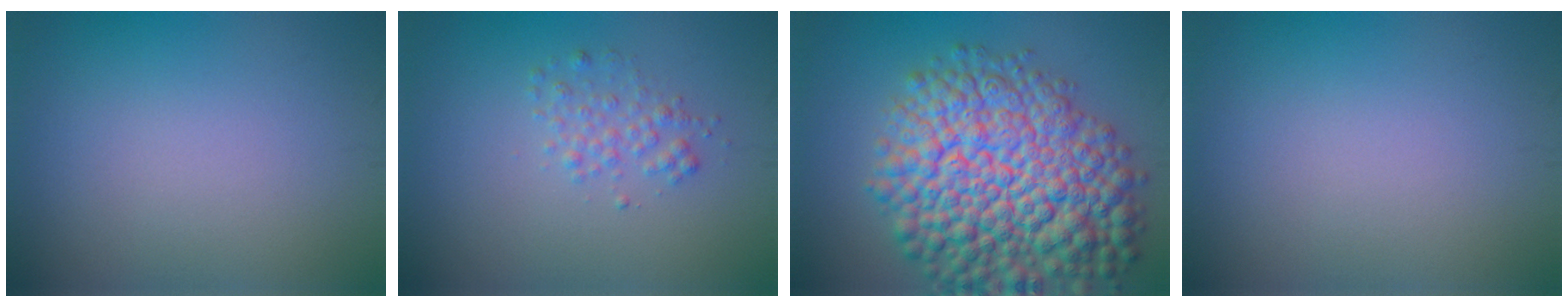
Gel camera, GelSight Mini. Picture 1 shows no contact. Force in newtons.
{"total": 1.7, "press": 1.7, "slide": 0.0}
{"total": 13.5, "press": 13.5, "slide": 0.5}
{"total": 0.0}